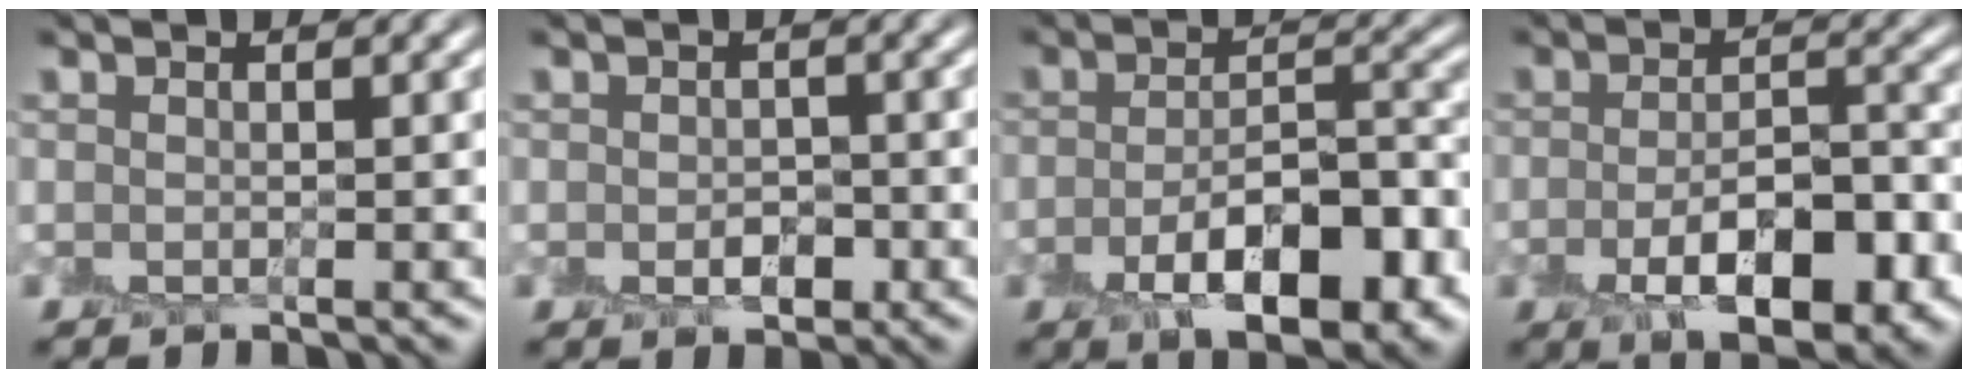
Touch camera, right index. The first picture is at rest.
{"total": 2.0, "force": [-0.6, 1.4, 1.3], "torque": [-0.020, -0.010, -0.011]}
{"total": 8.1, "force": [-3.6, 3.4, 6.4], "torque": [-0.103, 0.000, -0.058]}
{"total": 7.3, "force": [-3.0, 3.1, 5.9], "torque": [-0.096, -0.005, -0.046]}